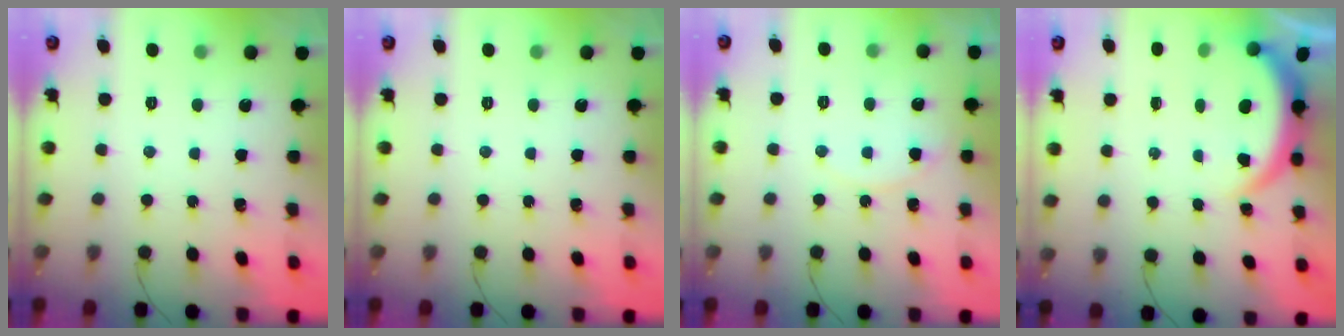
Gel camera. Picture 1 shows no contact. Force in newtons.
{"total": 0.0}
{"total": 5.7, "press": 5.6, "slide": 0.6}
{"total": 3.9, "press": 3.9, "slide": 0.2}